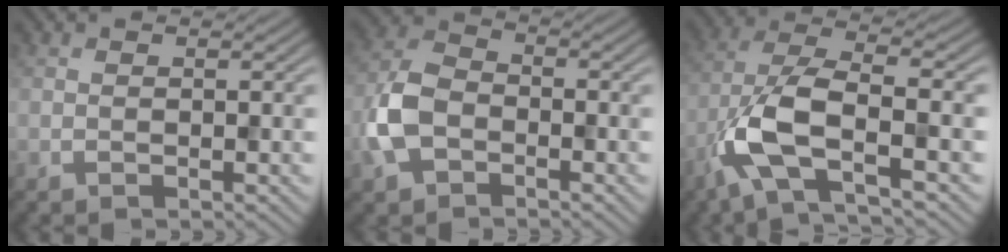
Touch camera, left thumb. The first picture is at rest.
{"total": 6.7, "force": [-2.6, 4.4, 4.4], "torque": [-0.107, 0.004, -0.063]}
{"total": 9.8, "force": [-4.1, 3.4, 8.2], "torque": [-0.177, 0.001, -0.093]}